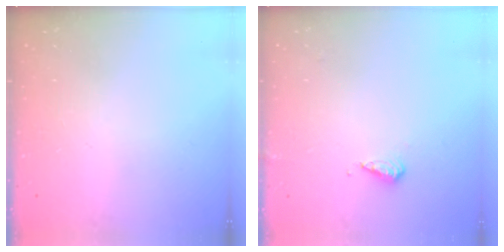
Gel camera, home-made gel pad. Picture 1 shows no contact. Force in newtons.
{"total": 3.7, "press": 3.6, "slide": 1.0}